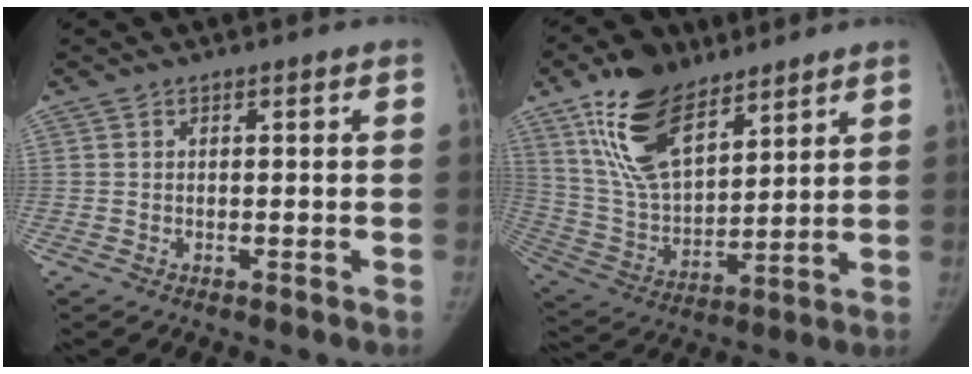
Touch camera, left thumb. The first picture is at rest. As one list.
[{"total": 18.3, "force": [11.5, 9.0, 11.1], "torque": [-0.172, -0.046, 0.225]}]